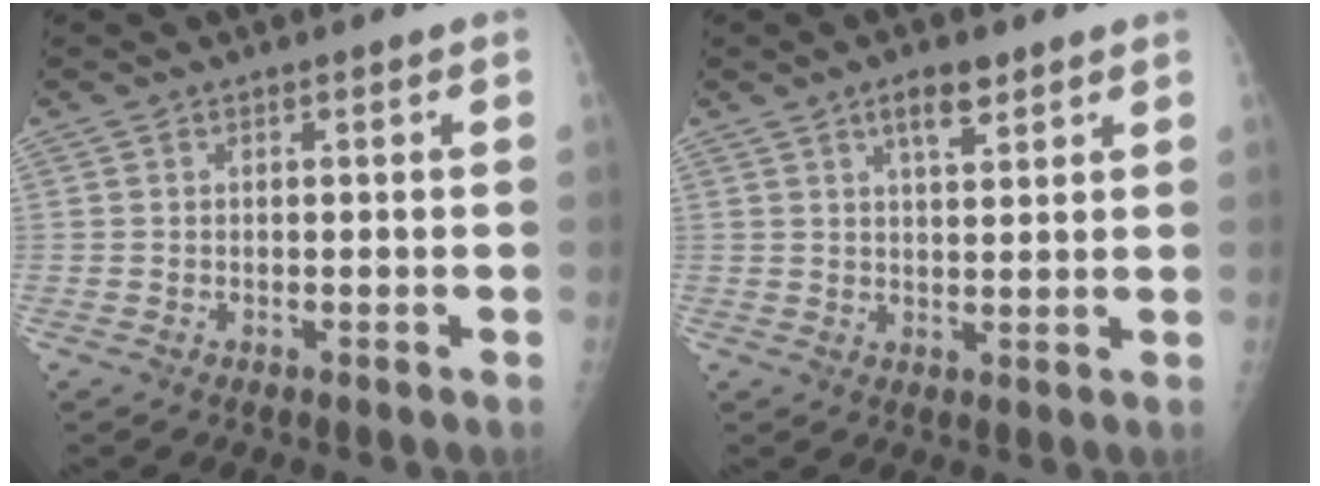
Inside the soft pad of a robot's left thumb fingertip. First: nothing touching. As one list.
[{"total": 5.0, "force": [3.1, 1.9, 3.3], "torque": [-0.038, -0.017, 0.053]}]